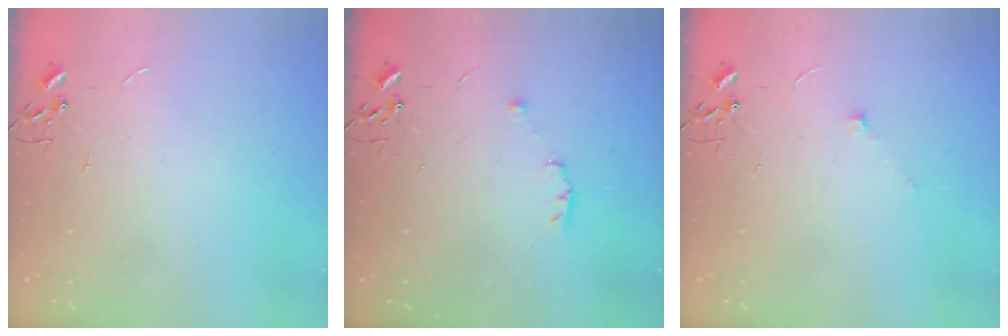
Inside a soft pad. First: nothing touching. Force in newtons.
{"total": 4.9, "press": 4.8, "slide": 0.8}
{"total": 4.0, "press": 3.6, "slide": 1.6}